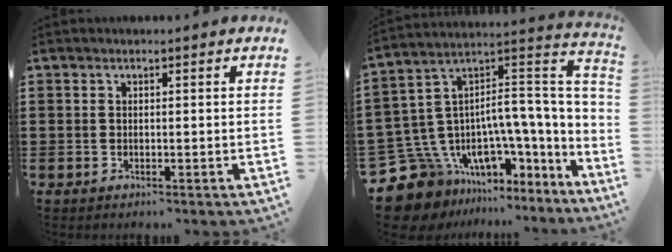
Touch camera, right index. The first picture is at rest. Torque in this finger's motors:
{"motor_torque": [0.90, -0.33, 0.41, 0.18]}